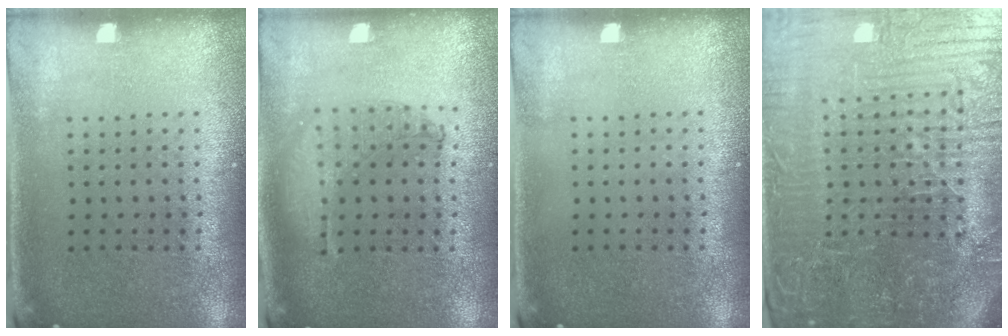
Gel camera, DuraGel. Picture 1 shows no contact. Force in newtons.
{"total": 0.7, "press": 0.7, "slide": 0.2}
{"total": 0.0}
{"total": 7.3, "press": 6.4, "slide": 3.4}